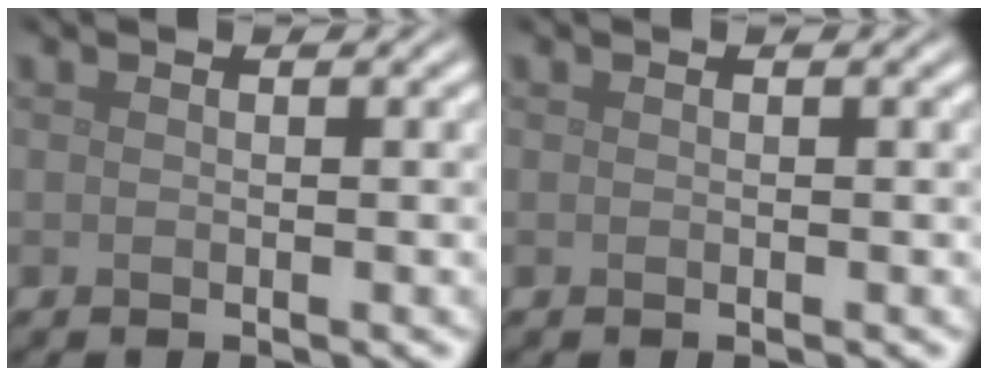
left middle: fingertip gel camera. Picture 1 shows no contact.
{"total": 0.0}